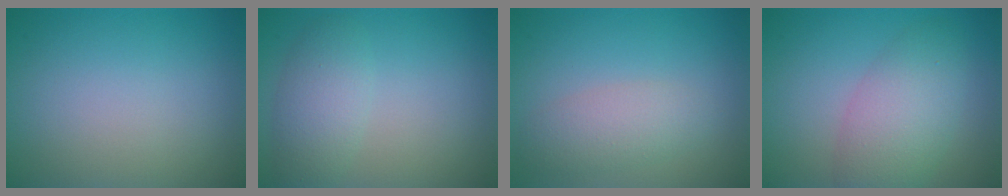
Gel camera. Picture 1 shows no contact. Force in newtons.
{"total": 2.6, "press": 2.6, "slide": 0.2}
{"total": 2.9, "press": 2.9, "slide": 0.1}
{"total": 5.1, "press": 5.1, "slide": 0.2}